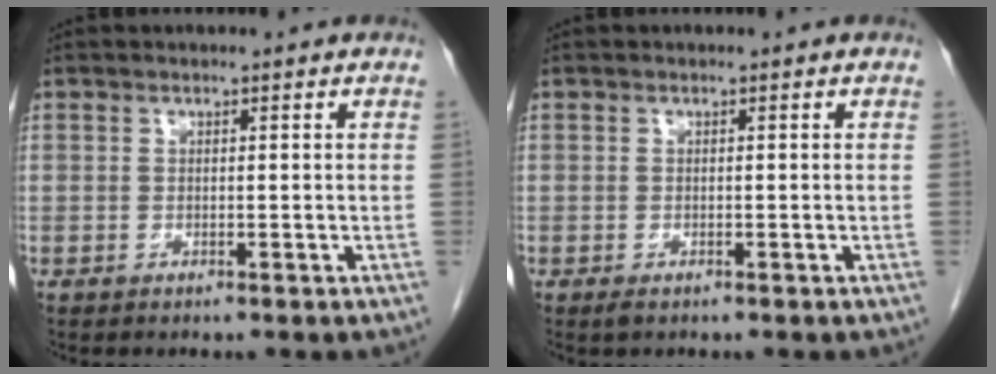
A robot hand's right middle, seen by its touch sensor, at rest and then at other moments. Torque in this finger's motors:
{"motor_torque": [0.40, -0.15, 0.02, 0.02]}